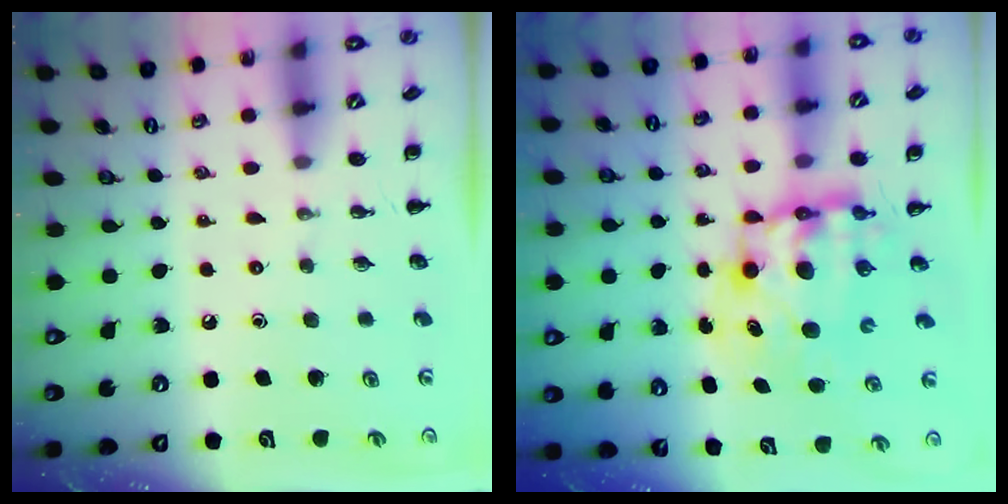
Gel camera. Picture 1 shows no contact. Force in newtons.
{"total": 9.8, "press": 9.5, "slide": 2.6}